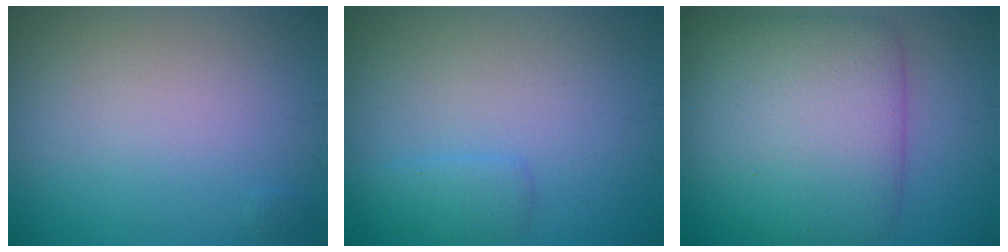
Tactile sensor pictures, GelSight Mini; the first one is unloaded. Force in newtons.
{"total": 1.5, "press": 1.5, "slide": 0.1}
{"total": 9.8, "press": 9.8, "slide": 0.3}